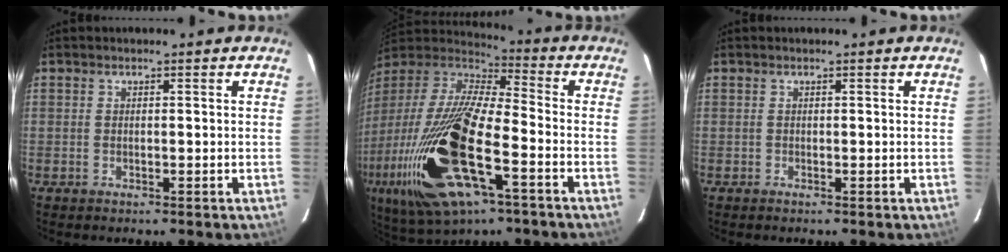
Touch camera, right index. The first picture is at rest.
{"total": 30.0, "force": [-10.8, 10.3, 26.0], "torque": [-0.532, -0.068, -0.205]}
{"total": 0.0}